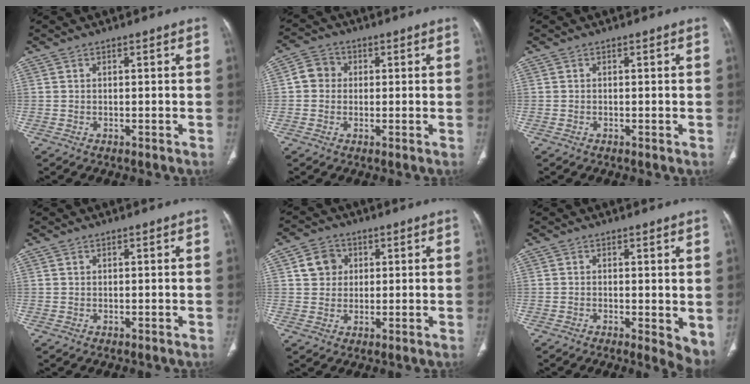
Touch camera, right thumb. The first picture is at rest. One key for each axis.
{"total": 4.5, "fx": 0.3, "fy": 4.1, "fz": 1.7, "tx": -0.017, "ty": 0.010, "tz": -0.004}
{"total": 0.0}
{"total": 0.0}
{"total": 5.5, "fx": 1.6, "fy": 4.9, "fz": 2.0, "tx": -0.011, "ty": 0.000, "tz": 0.027}
{"total": 5.4, "fx": -0.2, "fy": 2.0, "fz": 5.0, "tx": -0.059, "ty": -0.014, "tz": -0.003}